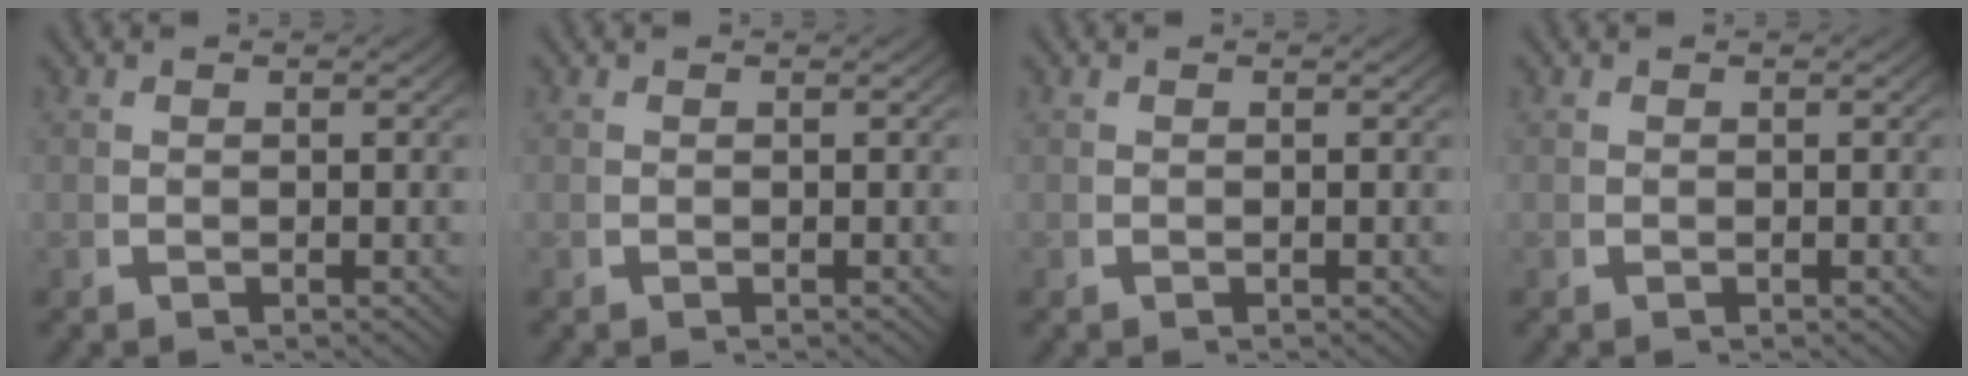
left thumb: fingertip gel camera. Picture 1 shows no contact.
{"total": 0.0}
{"total": 0.0}
{"total": 0.0}